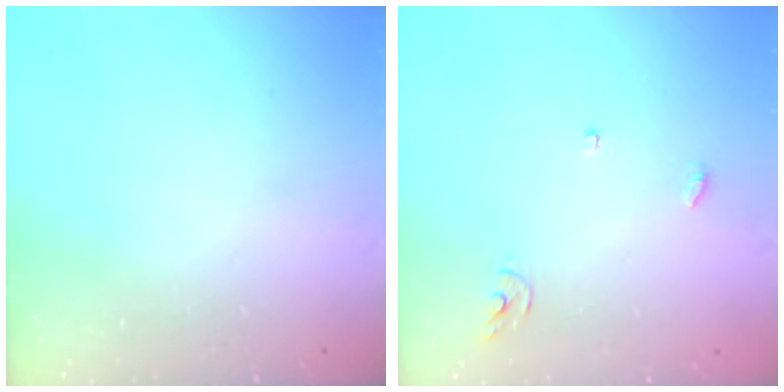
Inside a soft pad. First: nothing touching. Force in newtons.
{"total": 3.9, "press": 3.9, "slide": 0.4}